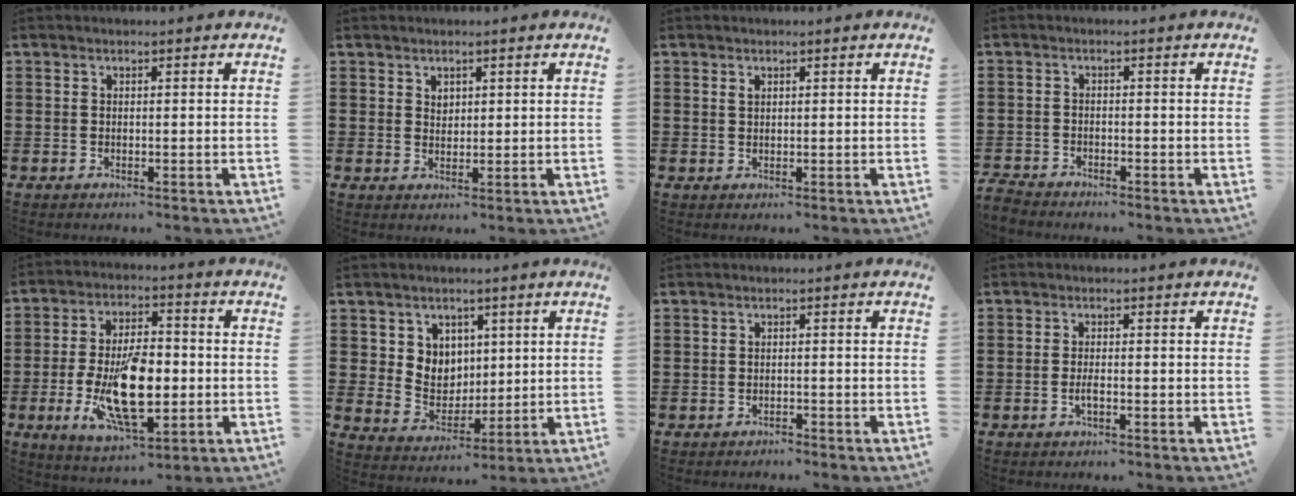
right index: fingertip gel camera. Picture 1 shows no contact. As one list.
[{"total": 1.5, "force": [1.0, 1.0, 0.4], "torque": [-0.009, 0.003, 0.020]}, {"total": 0.8, "force": [0.5, 0.5, 0.5], "torque": [-0.012, 0.003, 0.009]}, {"total": 2.1, "force": [-2.1, 0.2, 0.1], "torque": [-0.006, 0.001, -0.046]}, {"total": 13.4, "force": [-2.4, 5.9, 11.7], "torque": [-0.238, -0.015, -0.041]}, {"total": 5.7, "force": [2.7, 5.0, 0.4], "torque": [-0.031, -0.003, 0.048]}, {"total": 0.9, "force": [-0.8, 0.1, -0.2], "torque": [0.000, 0.001, -0.019]}, {"total": 1.6, "force": [-0.6, 0.2, 1.4], "torque": [-0.027, -0.003, -0.010]}]